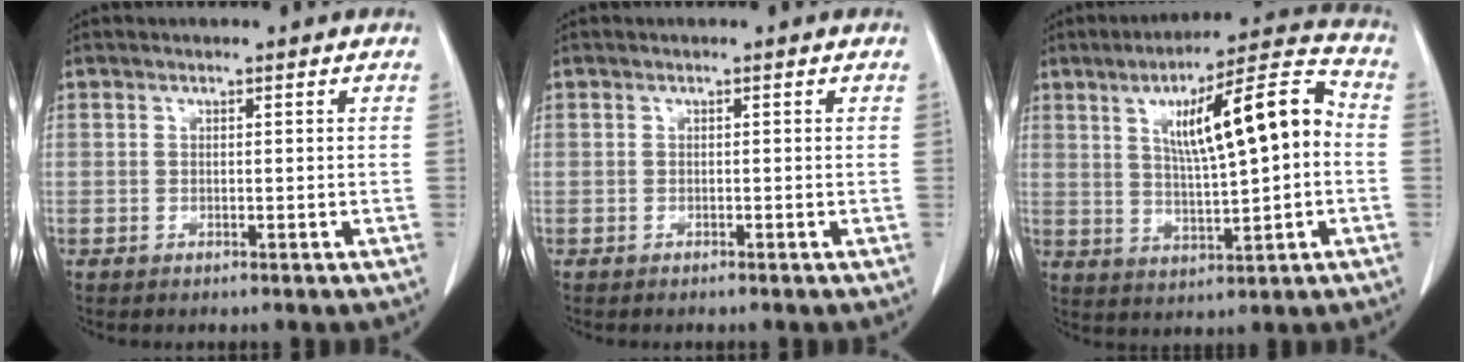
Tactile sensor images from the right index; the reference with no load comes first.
{"total": 0.0}
{"total": 14.5, "force": [2.1, 2.6, 14.1], "torque": [-0.218, 0.033, 0.033]}